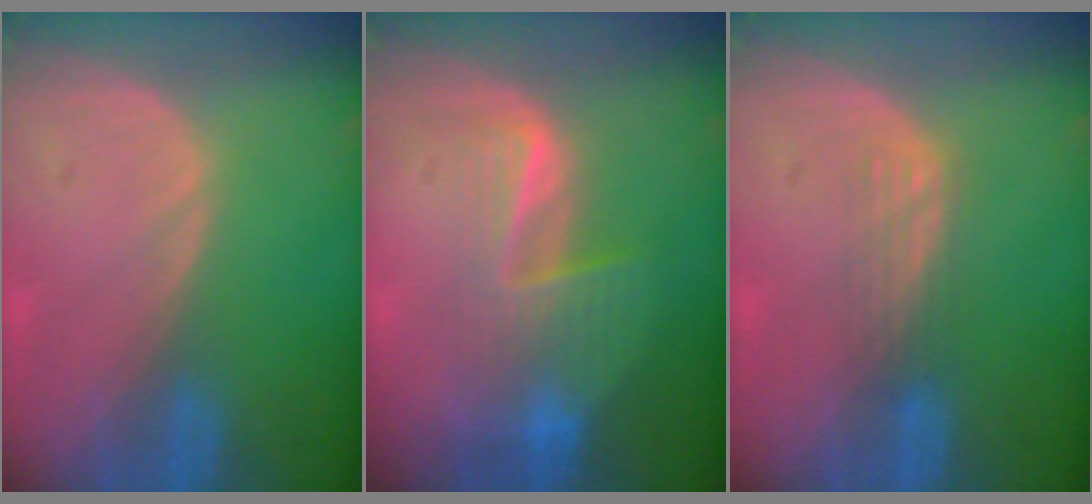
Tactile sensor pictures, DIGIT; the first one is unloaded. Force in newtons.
{"total": 6.7, "press": 6.3, "slide": 2.2}
{"total": 2.9, "press": 2.6, "slide": 1.4}